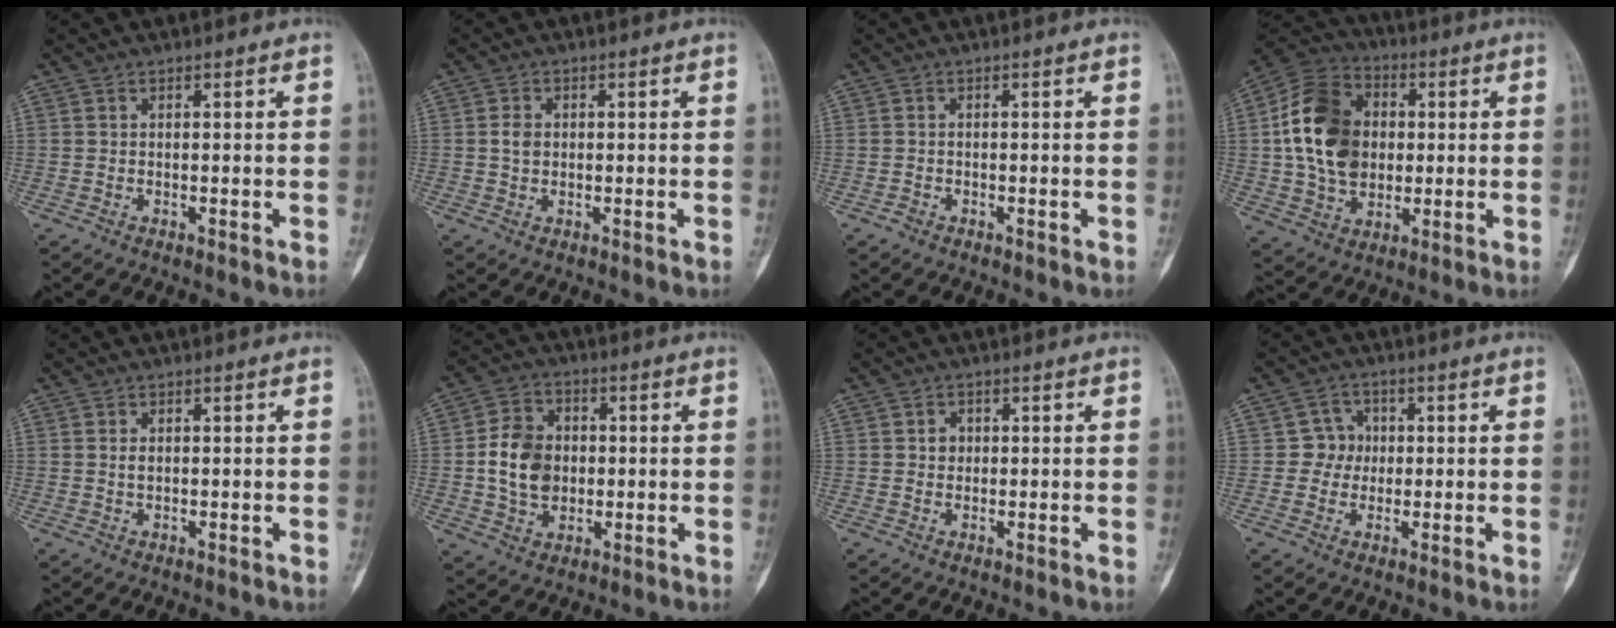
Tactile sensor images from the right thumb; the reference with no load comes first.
{"total": 2.2, "force": [0.2, 1.8, 1.2], "torque": [-0.016, 0.004, 0.004]}
{"total": 0.7, "force": [-0.5, 0.5, 0.1], "torque": [-0.001, 0.001, -0.015]}
{"total": 17.5, "force": [1.5, 13.2, 11.5], "torque": [-0.186, 0.014, 0.024]}
{"total": 0.9, "force": [0.1, 0.6, 0.7], "torque": [-0.009, 0.000, 0.003]}
{"total": 10.5, "force": [-0.1, 8.4, 6.3], "torque": [-0.090, 0.009, -0.003]}
{"total": 1.9, "force": [0.3, 1.7, 0.8], "torque": [-0.002, 0.002, 0.003]}
{"total": 4.4, "force": [0.1, 4.3, 0.9], "torque": [0.021, 0.012, -0.006]}